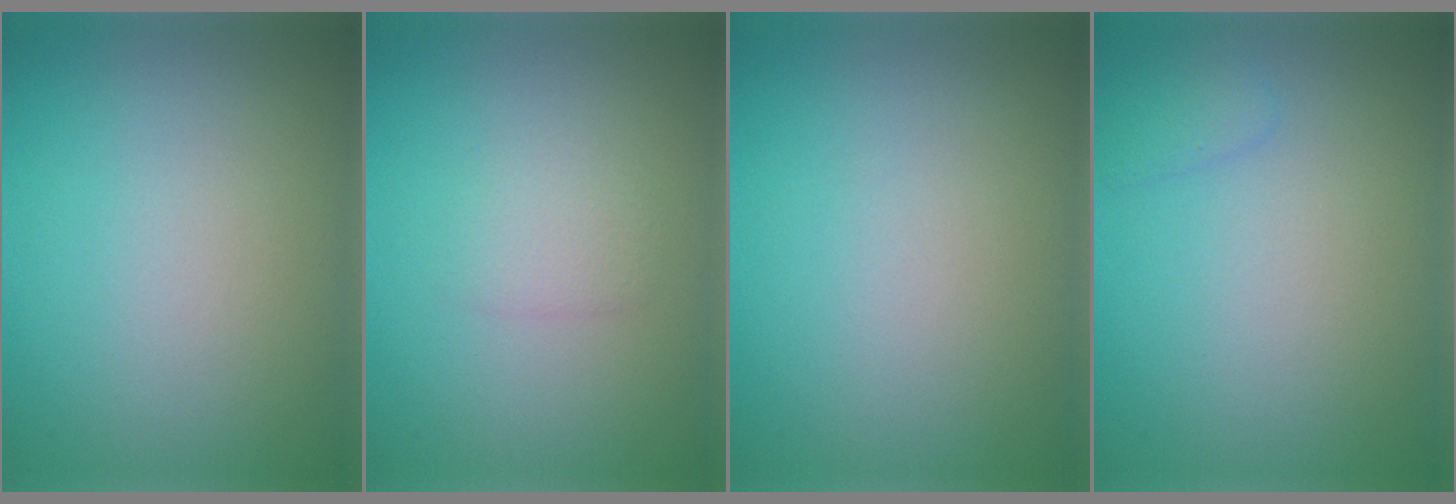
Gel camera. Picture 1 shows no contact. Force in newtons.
{"total": 1.4, "press": 1.4, "slide": 0.0}
{"total": 0.0}
{"total": 1.0, "press": 1.0, "slide": 0.1}